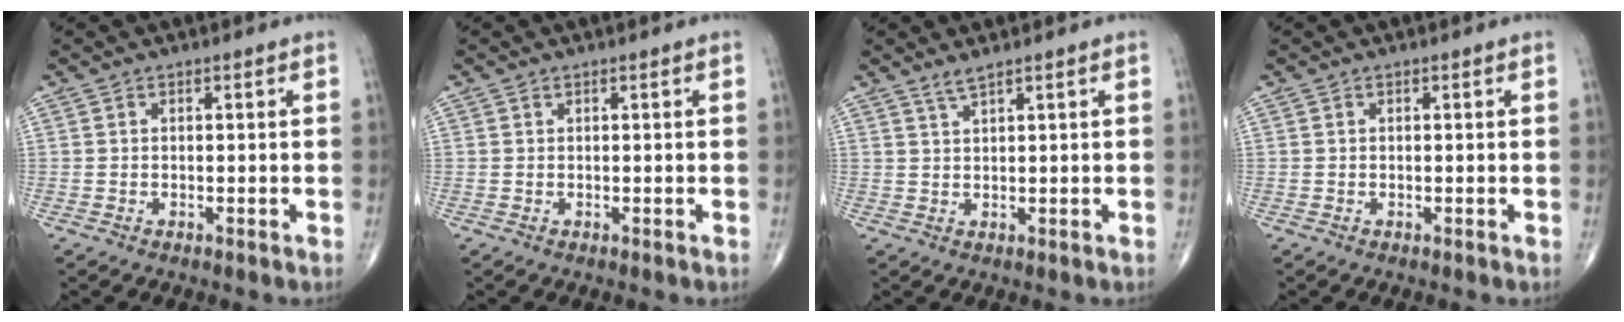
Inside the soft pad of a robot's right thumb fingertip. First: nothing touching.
{"total": 0.0}
{"total": 1.7, "force": [1.5, 0.0, 0.9], "torque": [-0.020, -0.007, 0.031]}
{"total": 0.0}